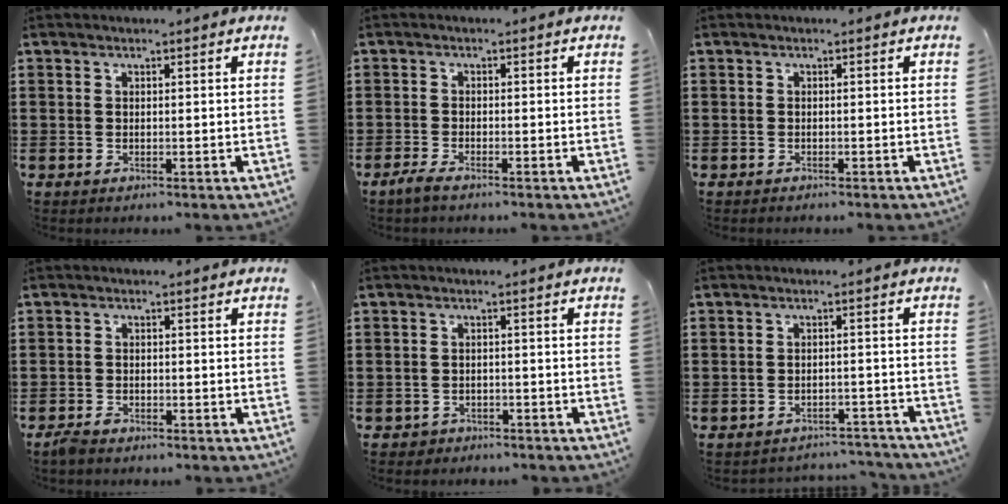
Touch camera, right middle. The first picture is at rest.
{"total": 1.8, "force": [-1.4, 0.3, 1.0], "torque": [-0.025, 0.001, -0.031]}
{"total": 0.6, "force": [-0.5, 0.1, -0.1], "torque": [0.000, 0.002, -0.012]}
{"total": 1.5, "force": [-1.3, 0.4, 0.7], "torque": [-0.024, -0.004, -0.028]}
{"total": 1.7, "force": [-1.5, 0.7, -0.2], "torque": [-0.003, 0.004, -0.036]}
{"total": 3.0, "force": [-2.9, 0.4, 0.0], "torque": [-0.006, 0.001, -0.063]}